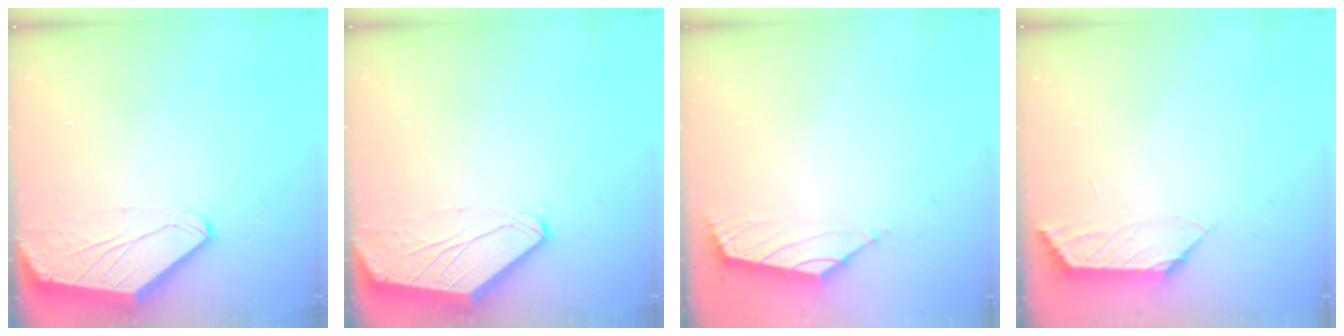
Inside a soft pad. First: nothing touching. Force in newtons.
{"total": 0.0}
{"total": 1.8, "press": 1.6, "slide": 0.6}
{"total": 1.8, "press": 1.7, "slide": 0.5}